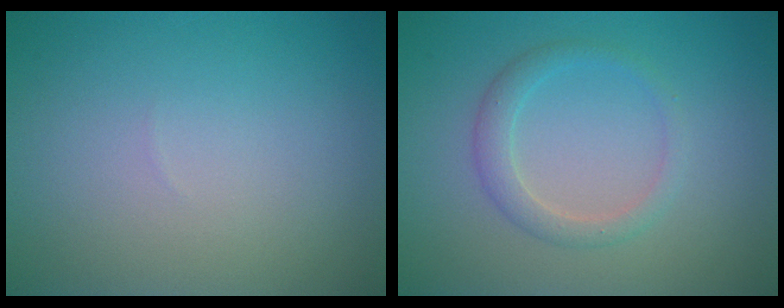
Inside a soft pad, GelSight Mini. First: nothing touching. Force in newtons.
{"total": 2.0, "press": 2.0, "slide": 0.1}